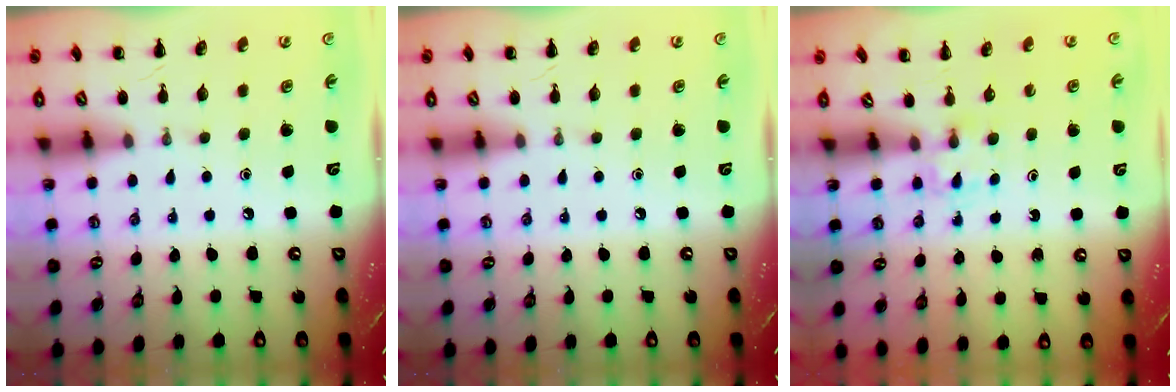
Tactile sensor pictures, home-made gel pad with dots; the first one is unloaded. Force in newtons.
{"total": 0.0}
{"total": 2.4, "press": 2.3, "slide": 0.9}